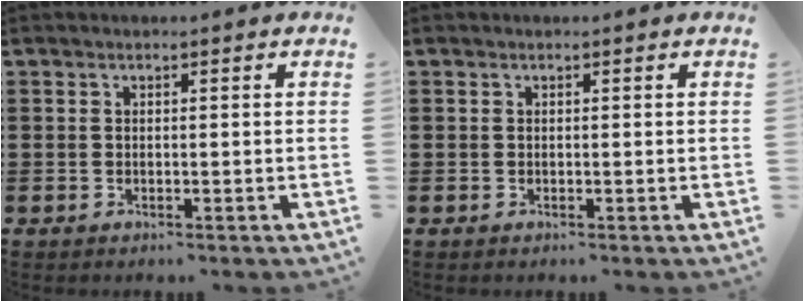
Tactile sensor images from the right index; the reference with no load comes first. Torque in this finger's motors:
{"motor_torque": [-0.21, 0.19, 0.00, 0.00]}